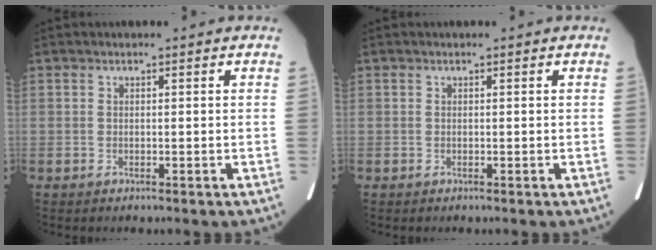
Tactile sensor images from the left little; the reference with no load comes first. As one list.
[{"total": 0.0}]